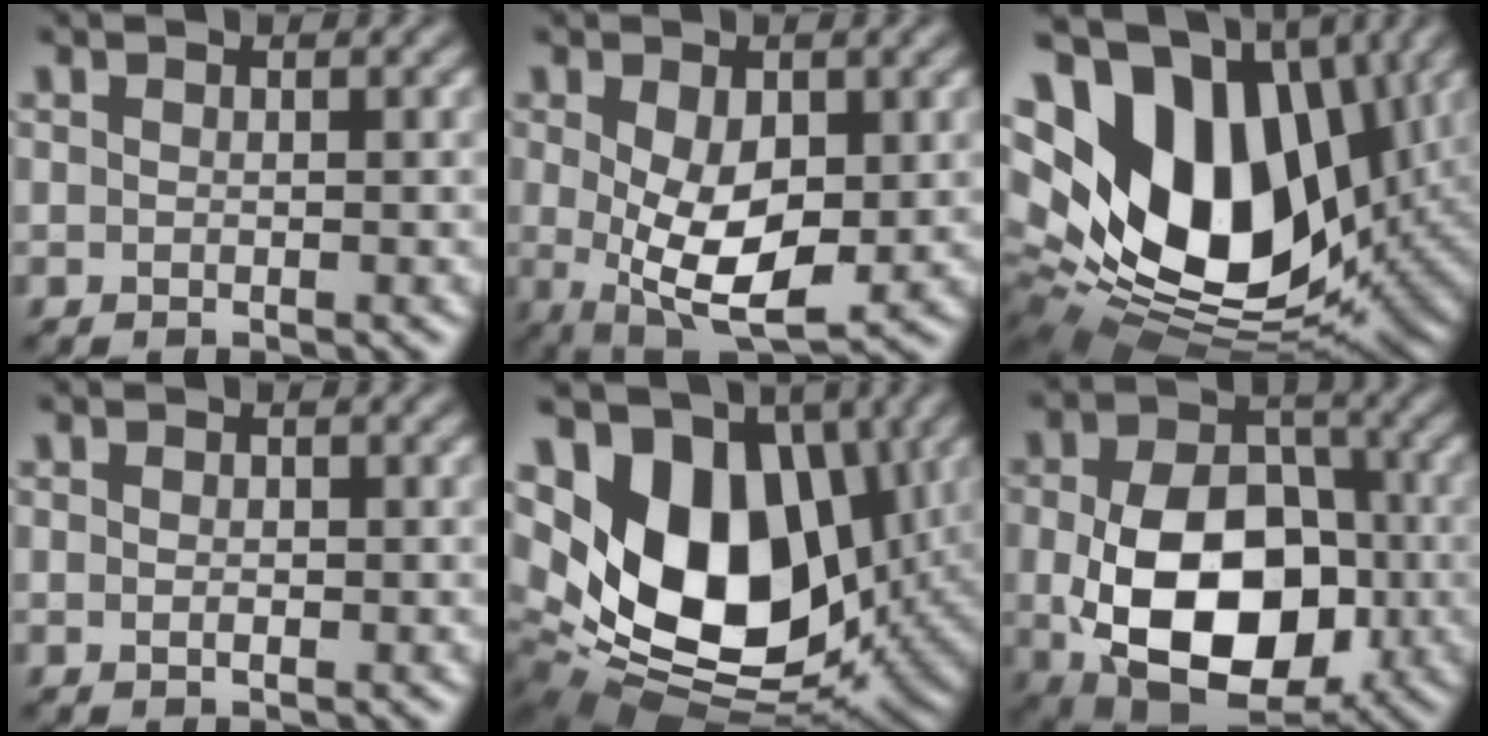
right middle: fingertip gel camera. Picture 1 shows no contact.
{"total": 7.2, "force": [-0.2, 3.6, 6.2], "torque": [-0.120, -0.011, 0.003]}
{"total": 17.9, "force": [4.4, 11.9, 12.6], "torque": [-0.241, 0.006, 0.078]}
{"total": 0.7, "force": [0.0, 0.4, 0.6], "torque": [-0.010, -0.002, 0.000]}
{"total": 14.5, "force": [3.2, 9.9, 10.1], "torque": [-0.169, -0.007, 0.053]}
{"total": 12.8, "force": [-1.9, 8.5, 9.4], "torque": [-0.168, -0.029, -0.025]}